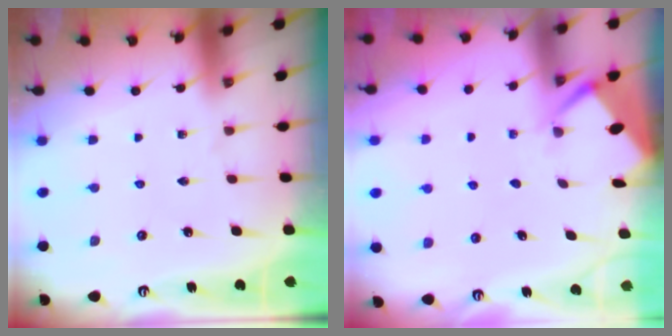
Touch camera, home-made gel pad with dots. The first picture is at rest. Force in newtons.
{"total": 2.6, "press": 2.6, "slide": 0.3}